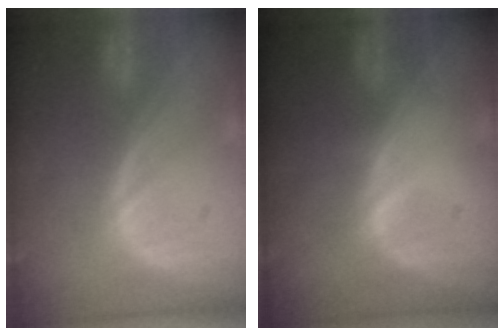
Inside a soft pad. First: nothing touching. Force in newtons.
{"total": 0.5, "press": 0.1, "slide": 0.5}